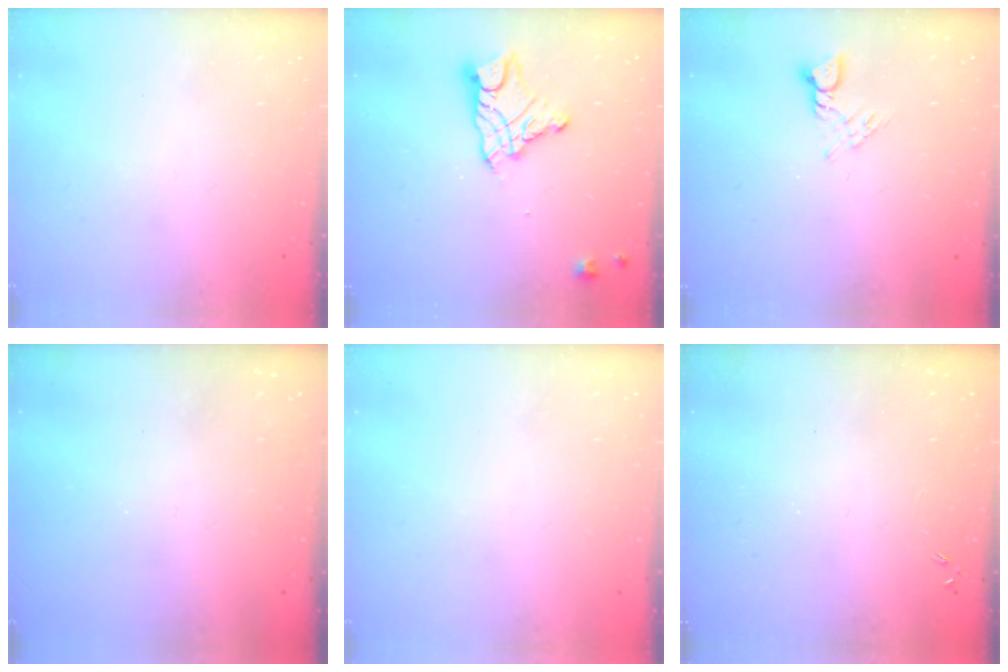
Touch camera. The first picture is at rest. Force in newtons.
{"total": 12.6, "press": 12.5, "slide": 1.1}
{"total": 4.3, "press": 4.3, "slide": 0.2}
{"total": 0.0}
{"total": 0.0}
{"total": 0.0}